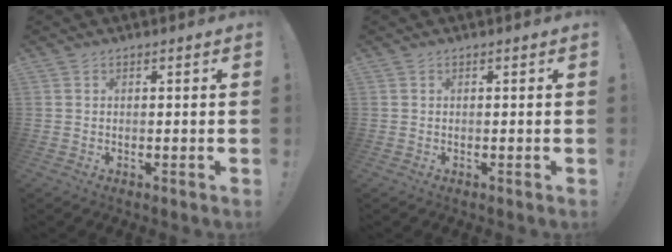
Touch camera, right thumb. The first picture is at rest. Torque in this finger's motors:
{"motor_torque": [0.00, 0.00, -0.04, 0.04, 0.01]}